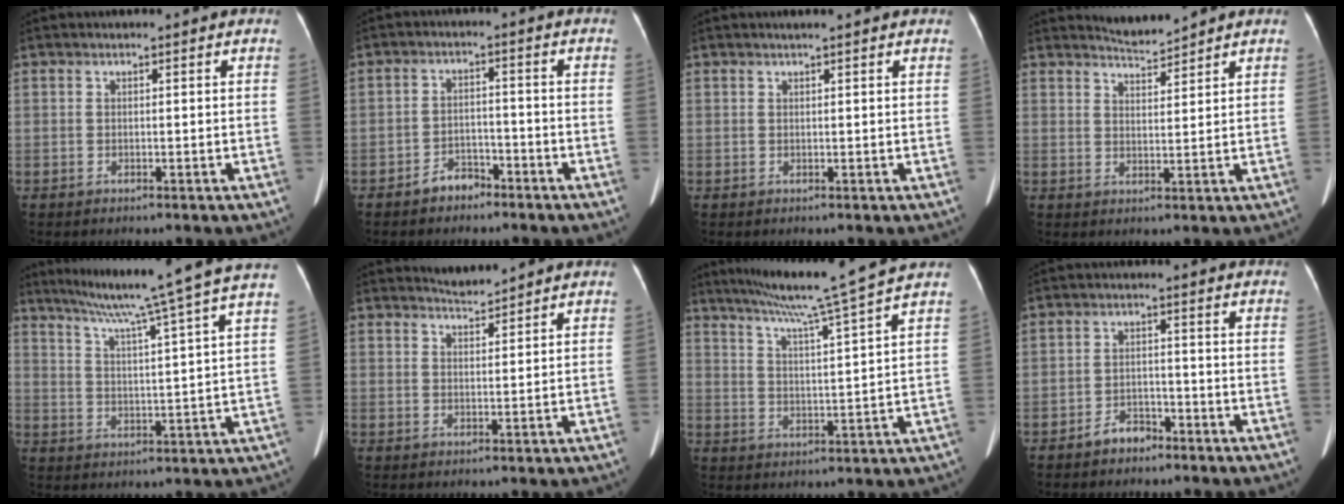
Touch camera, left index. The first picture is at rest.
{"total": 3.7, "force": [-2.9, 1.9, 1.1], "torque": [-0.019, 0.008, -0.047]}
{"total": 2.4, "force": [2.0, 0.1, 1.4], "torque": [-0.014, 0.018, 0.023]}
{"total": 3.0, "force": [2.9, -0.6, -0.3], "torque": [0.000, -0.004, 0.059]}
{"total": 18.0, "force": [14.8, -2.8, 9.9], "torque": [-0.162, -0.023, 0.198]}
{"total": 2.2, "force": [2.1, -0.5, -0.2], "torque": [-0.002, -0.001, 0.044]}
{"total": 13.0, "force": [10.7, -2.9, 6.7], "torque": [-0.116, -0.017, 0.158]}
{"total": 3.5, "force": [-2.8, 1.8, 1.2], "torque": [-0.022, 0.006, -0.045]}